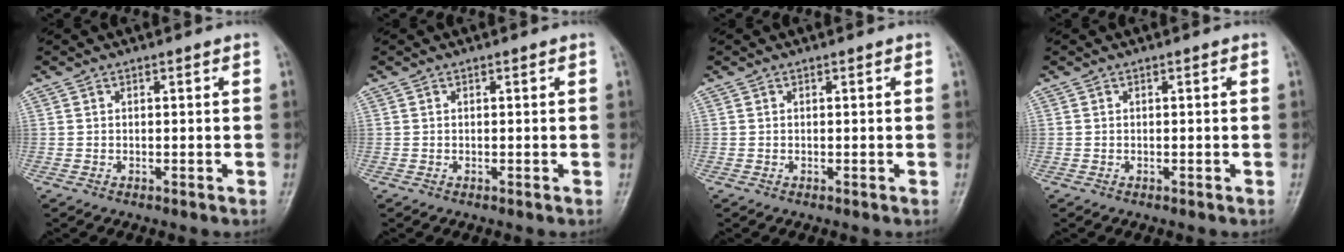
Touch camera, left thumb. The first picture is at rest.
{"total": 0.0}
{"total": 0.0}
{"total": 0.0}